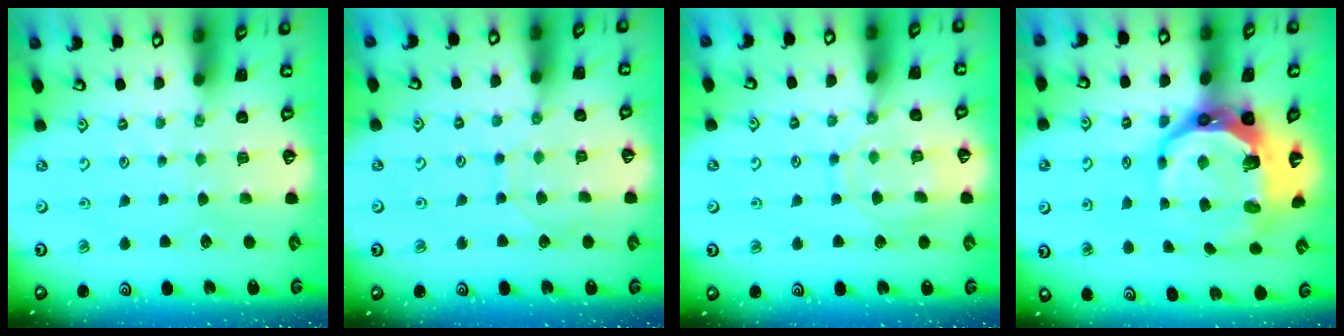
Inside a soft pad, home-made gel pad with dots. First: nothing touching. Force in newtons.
{"total": 5.3, "press": 5.3, "slide": 0.4}
{"total": 11.6, "press": 11.6, "slide": 1.0}
{"total": 15.4, "press": 14.5, "slide": 5.4}